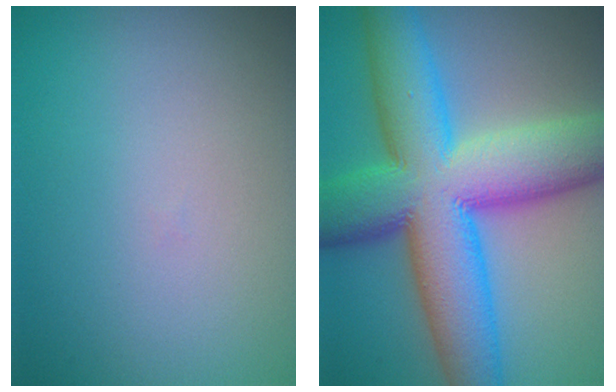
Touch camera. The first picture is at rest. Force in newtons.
{"total": 14.8, "press": 14.8, "slide": 0.1}